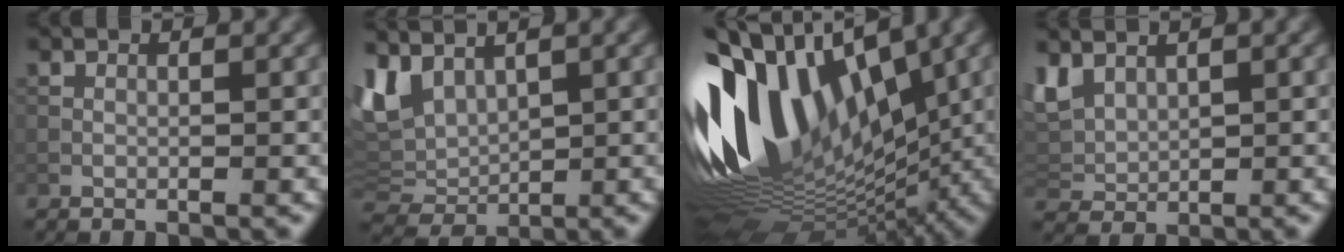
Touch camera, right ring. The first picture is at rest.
{"total": 6.7, "force": [3.0, 3.6, 4.8], "torque": [-0.110, -0.001, 0.058]}
{"total": 16.7, "force": [2.7, 9.5, 13.5], "torque": [-0.265, 0.038, 0.036]}
{"total": 4.0, "force": [2.3, 2.4, 2.3], "torque": [-0.060, 0.004, 0.048]}